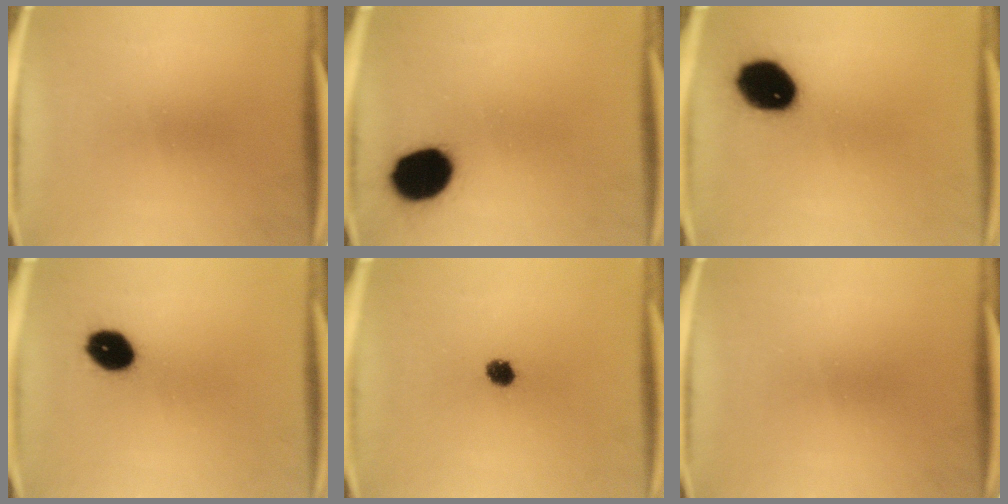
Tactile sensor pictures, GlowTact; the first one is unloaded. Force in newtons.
{"total": 14.4}
{"total": 14.0}
{"total": 8.2}
{"total": 3.5}
{"total": 0.0}